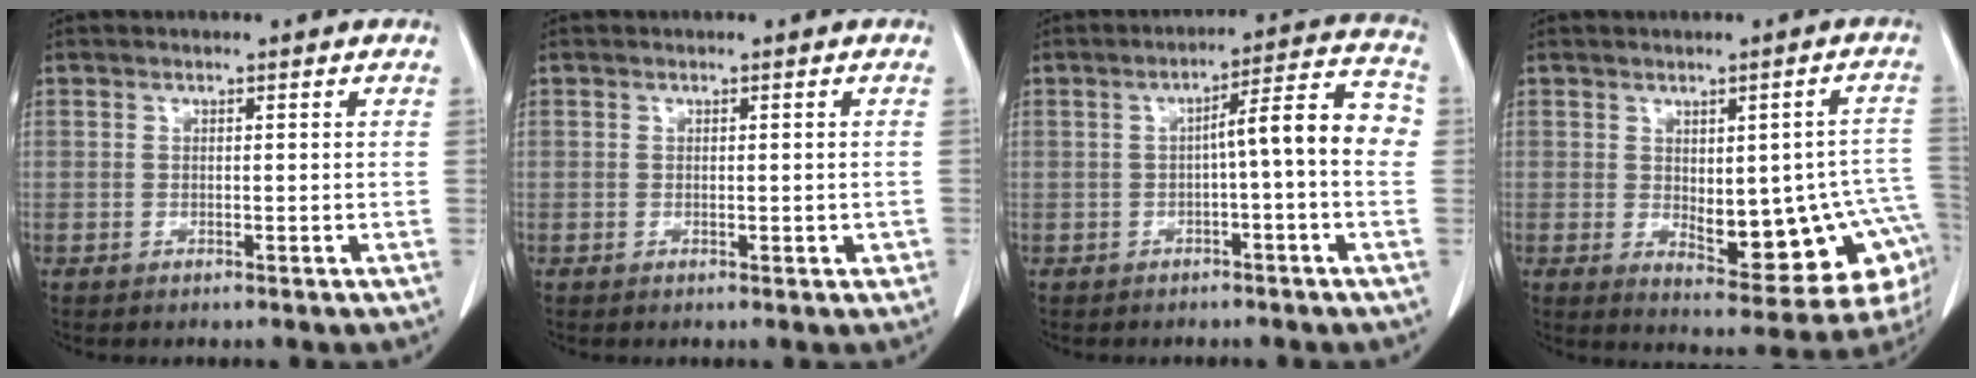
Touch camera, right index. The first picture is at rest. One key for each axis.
{"total": 1.3, "fx": -0.3, "fy": 0.5, "fz": 1.1, "tx": -0.013, "ty": 0.000, "tz": 0.001}
{"total": 8.4, "fx": -0.6, "fy": 0.6, "fz": 8.3, "tx": -0.108, "ty": 0.031, "tz": -0.013}
{"total": 16.1, "fx": -2.7, "fy": 5.8, "fz": 14.7, "tx": -0.132, "ty": 0.016, "tz": -0.009}